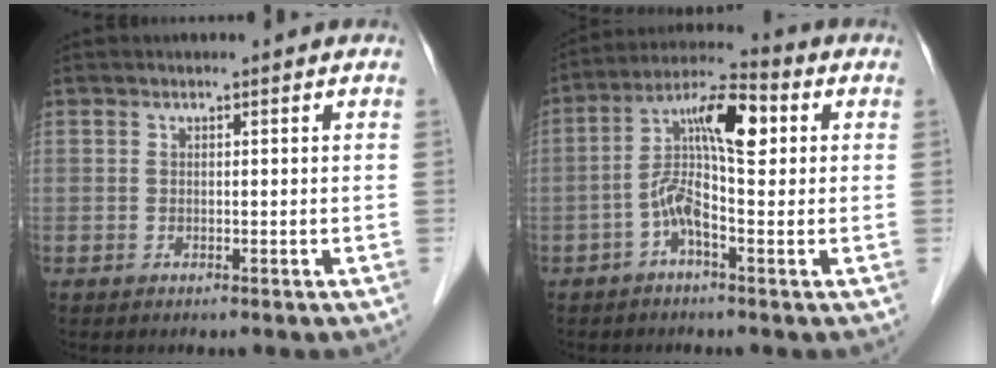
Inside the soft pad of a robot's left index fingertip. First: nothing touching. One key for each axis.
{"total": 9.8, "fx": 0.4, "fy": 2.1, "fz": 9.6, "tx": -0.180, "ty": 0.035, "tz": -0.003}